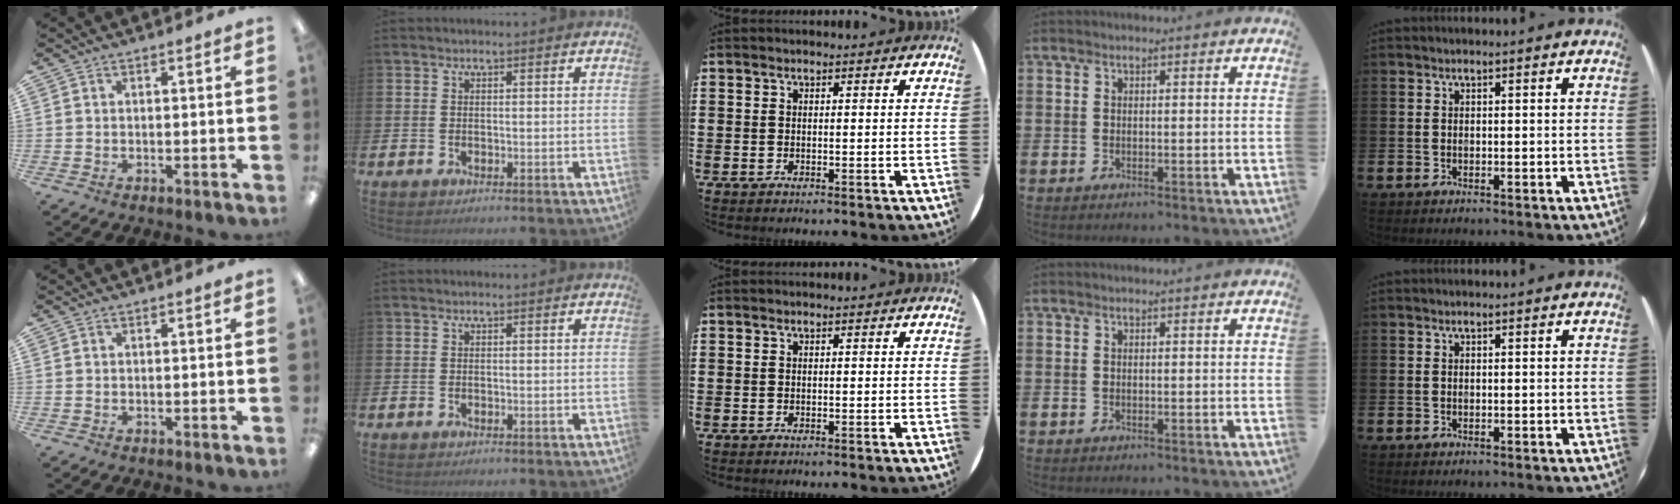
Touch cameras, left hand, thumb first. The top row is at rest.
{}